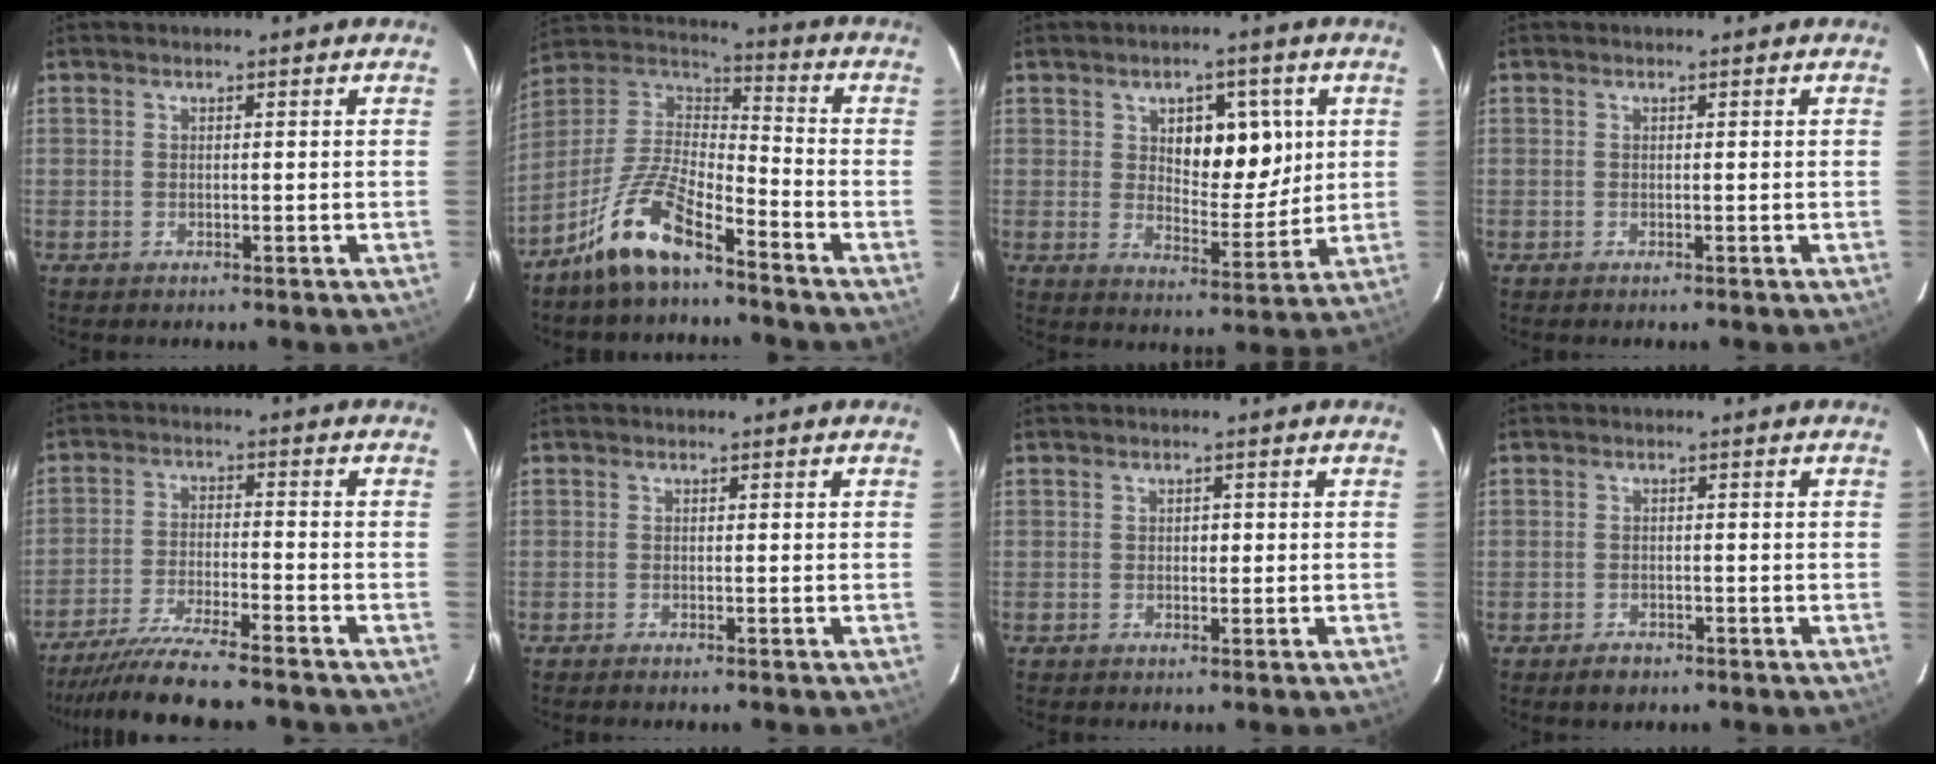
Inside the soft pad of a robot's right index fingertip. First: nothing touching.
{"total": 12.0, "force": [-8.5, 3.0, 7.9], "torque": [-0.174, 0.017, -0.163]}
{"total": 9.1, "force": [2.8, 4.4, 7.5], "torque": [-0.103, 0.007, 0.049]}
{"total": 0.0}
{"total": 12.2, "force": [-10.8, 0.0, 5.7], "torque": [-0.091, -0.023, -0.175]}
{"total": 0.9, "force": [-0.8, 0.0, 0.6], "torque": [-0.011, -0.002, -0.012]}
{"total": 1.0, "force": [0.0, 0.7, 0.8], "torque": [-0.010, 0.002, 0.000]}
{"total": 2.4, "force": [-1.6, 1.6, 0.8], "torque": [-0.014, 0.002, -0.020]}